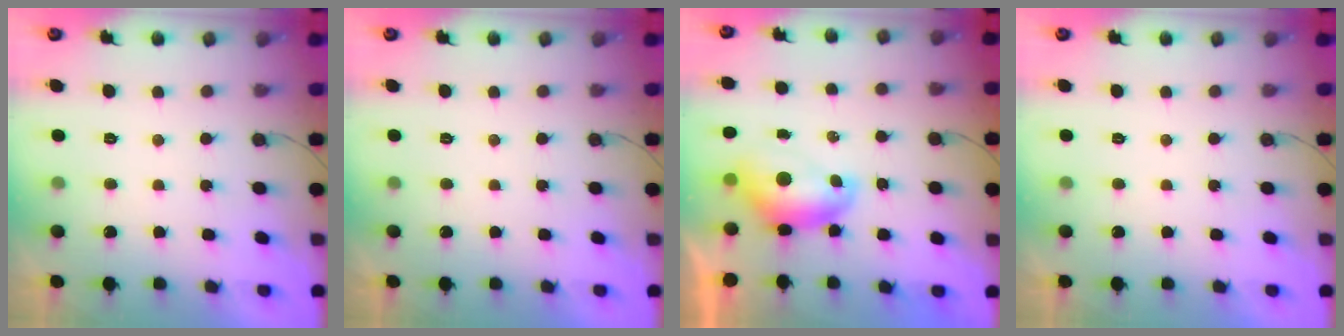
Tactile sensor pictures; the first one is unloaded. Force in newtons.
{"total": 0.0}
{"total": 8.0, "press": 8.0, "slide": 0.9}
{"total": 0.0}